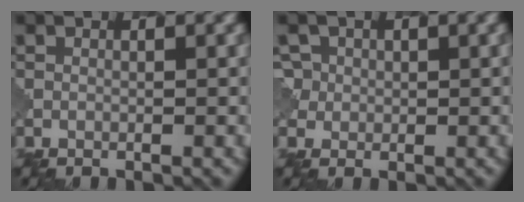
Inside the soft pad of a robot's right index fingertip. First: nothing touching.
{"total": 2.9, "force": [0.7, 2.7, 0.7], "torque": [-0.012, 0.017, -0.006]}